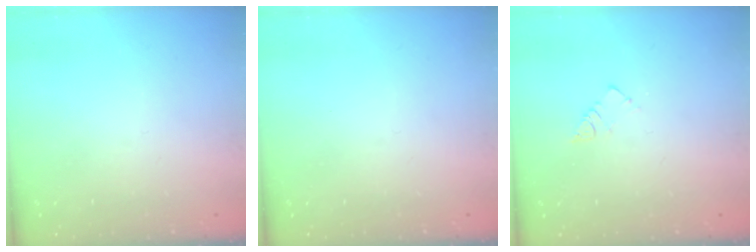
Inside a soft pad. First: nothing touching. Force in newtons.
{"total": 0.0}
{"total": 3.2, "press": 3.2, "slide": 0.0}